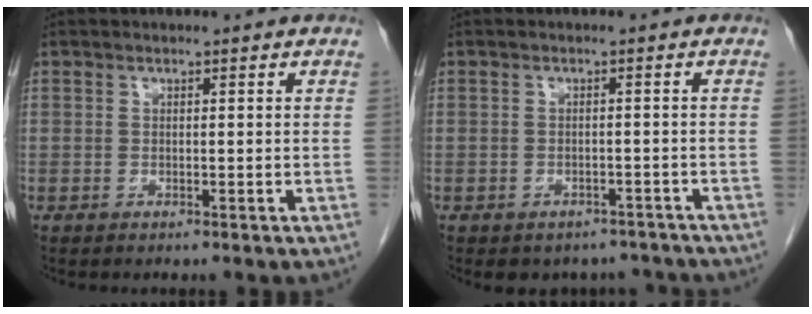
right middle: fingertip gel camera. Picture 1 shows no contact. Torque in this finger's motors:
{"motor_torque": [0.20, -0.17, 0.02, 0.03]}